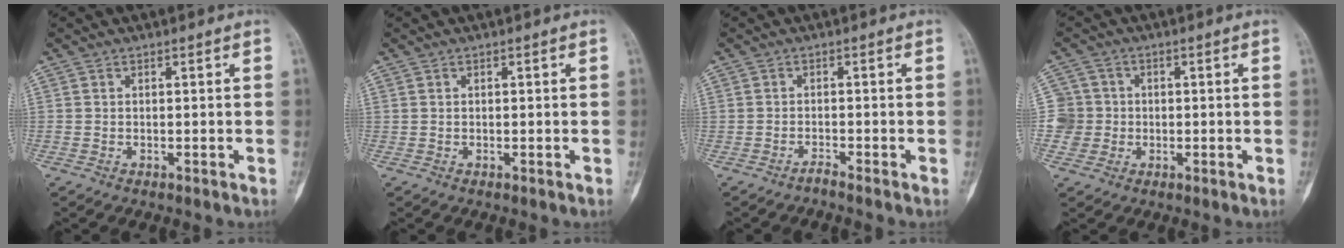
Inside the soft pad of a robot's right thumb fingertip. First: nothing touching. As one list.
[{"total": 0.0}, {"total": 1.1, "force": [-1.1, -0.2, 0.3], "torque": [-0.011, 0.004, -0.022]}, {"total": 5.5, "force": [-0.5, 5.4, 0.1], "torque": [0.026, 0.013, -0.015]}]